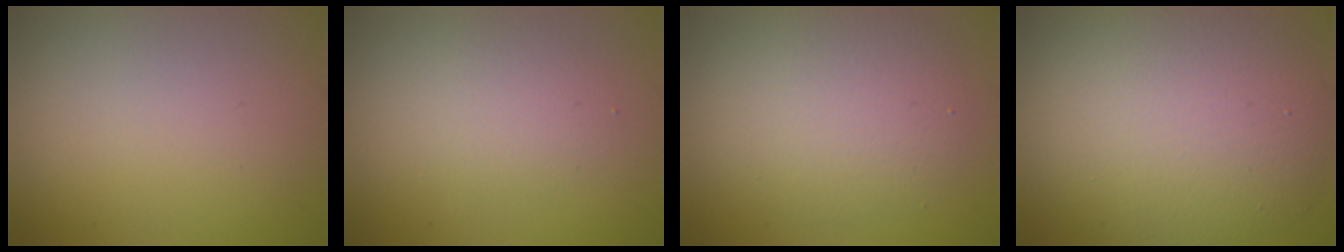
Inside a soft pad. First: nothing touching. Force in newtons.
{"total": 2.1, "press": 2.1, "slide": 0.0}
{"total": 4.9, "press": 4.8, "slide": 0.3}
{"total": 10.9, "press": 10.8, "slide": 1.1}